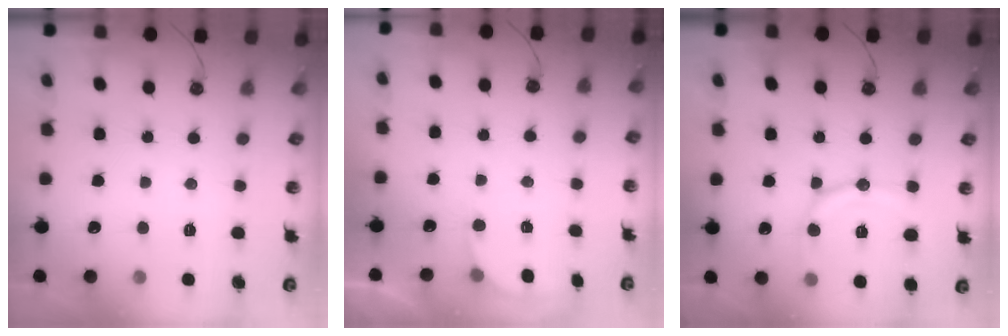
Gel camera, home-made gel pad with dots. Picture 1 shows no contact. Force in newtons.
{"total": 2.5, "press": 2.4, "slide": 0.7}
{"total": 12.4, "press": 12.4, "slide": 1.3}